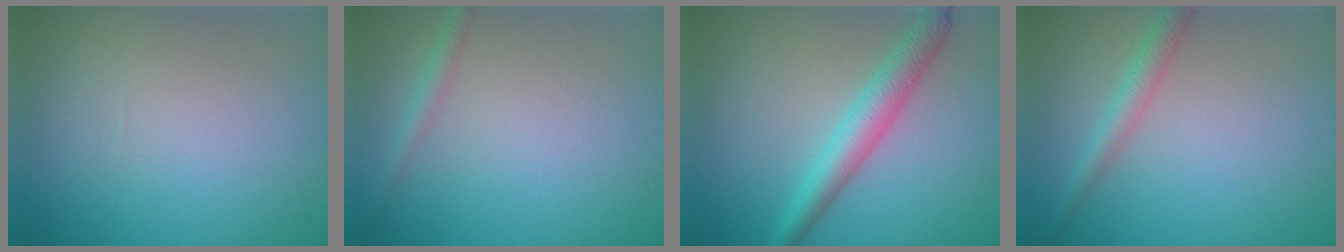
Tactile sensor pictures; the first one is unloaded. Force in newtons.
{"total": 1.3, "press": 1.3, "slide": 0.0}
{"total": 3.7, "press": 3.7, "slide": 0.1}
{"total": 2.2, "press": 2.2, "slide": 0.1}